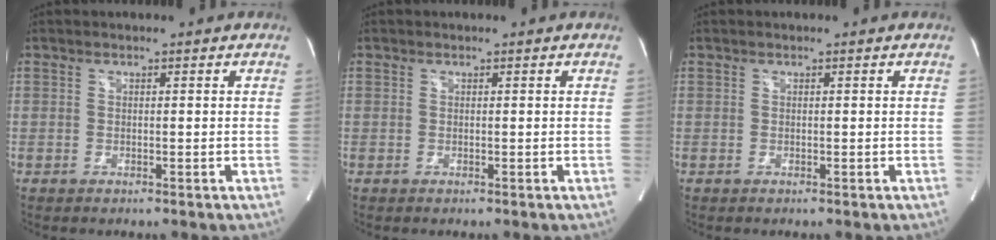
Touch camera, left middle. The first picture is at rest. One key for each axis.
{"total": 0.0}
{"total": 0.0}